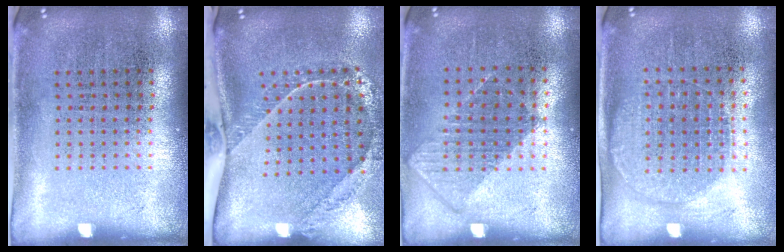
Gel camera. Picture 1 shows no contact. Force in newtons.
{"total": 2.1, "press": 1.6, "slide": 1.3}
{"total": 0.8, "press": 0.7, "slide": 0.4}
{"total": 1.3, "press": 1.2, "slide": 0.5}